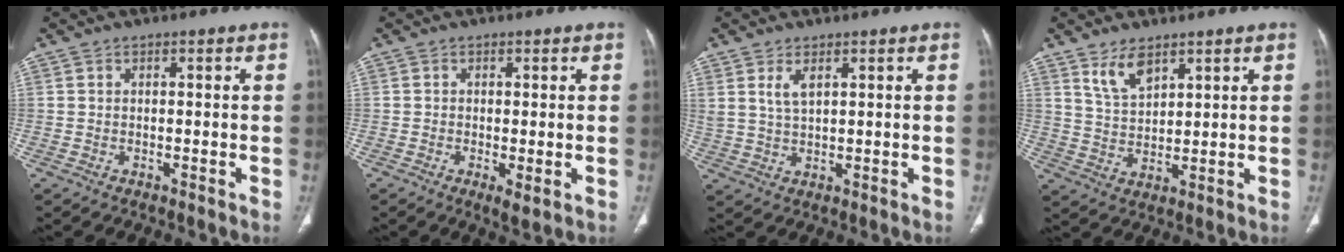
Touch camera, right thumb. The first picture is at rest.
{"total": 2.5, "force": [-0.6, 0.6, 2.3], "torque": [-0.046, -0.011, -0.011]}
{"total": 3.6, "force": [1.9, 1.4, 2.7], "torque": [-0.055, -0.012, 0.045]}
{"total": 5.9, "force": [4.0, 2.7, 3.4], "torque": [-0.055, -0.025, 0.084]}